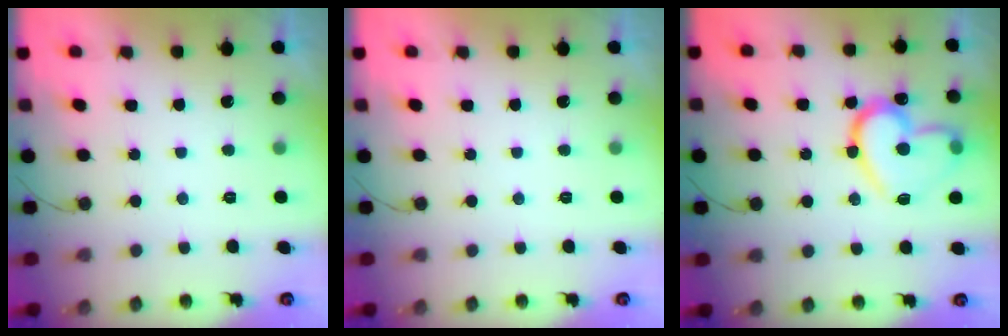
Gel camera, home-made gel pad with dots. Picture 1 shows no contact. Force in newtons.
{"total": 0.0}
{"total": 19.4, "press": 19.3, "slide": 1.7}